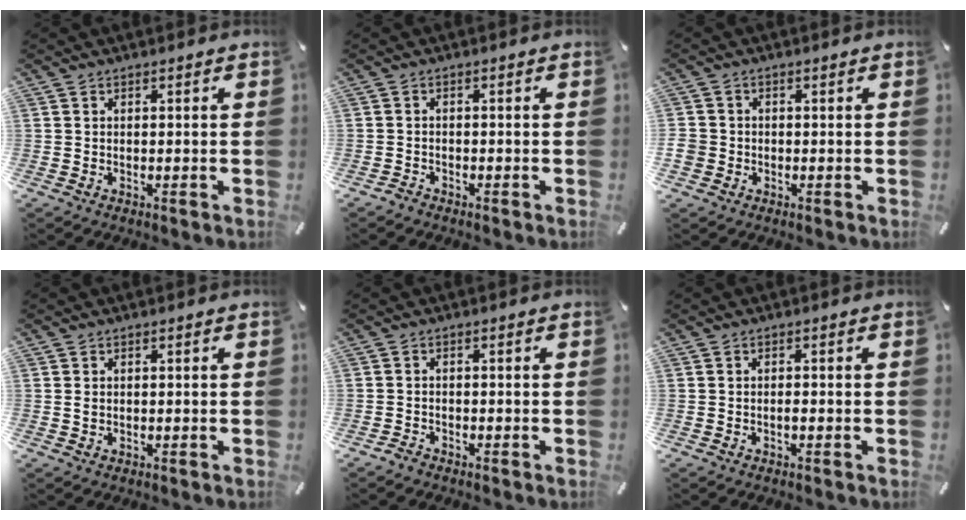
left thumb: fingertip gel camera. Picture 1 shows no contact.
{"total": 1.4, "force": [-1.3, 0.5, 0.2], "torque": [-0.004, 0.007, -0.028]}
{"total": 3.1, "force": [-0.6, 3.0, 0.6], "torque": [-0.008, 0.006, -0.010]}
{"total": 0.7, "force": [0.1, 0.5, 0.6], "torque": [-0.012, 0.001, 0.001]}
{"total": 1.5, "force": [-1.4, 0.4, 0.2], "torque": [-0.004, 0.006, -0.030]}
{"total": 0.9, "force": [-0.4, 0.3, 0.7], "torque": [-0.015, -0.003, -0.007]}